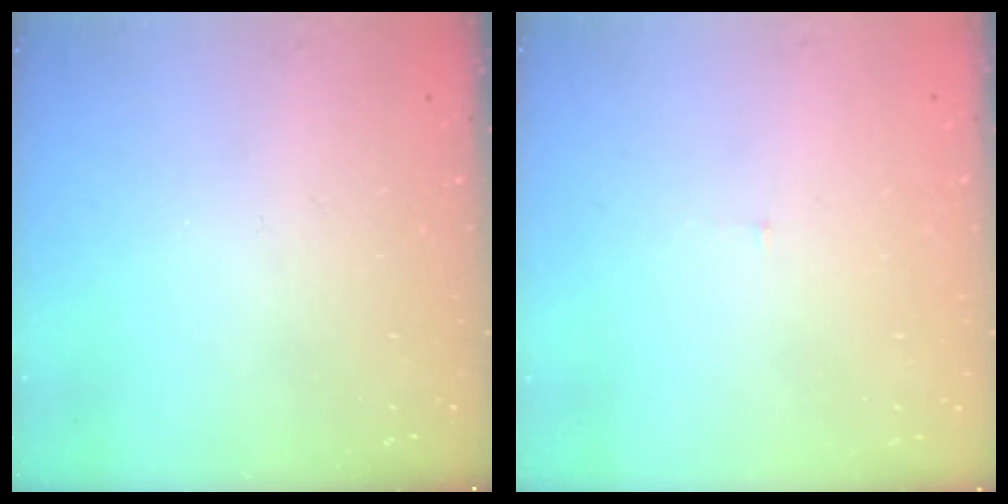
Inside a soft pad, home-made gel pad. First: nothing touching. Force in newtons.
{"total": 3.0, "press": 3.0, "slide": 0.2}